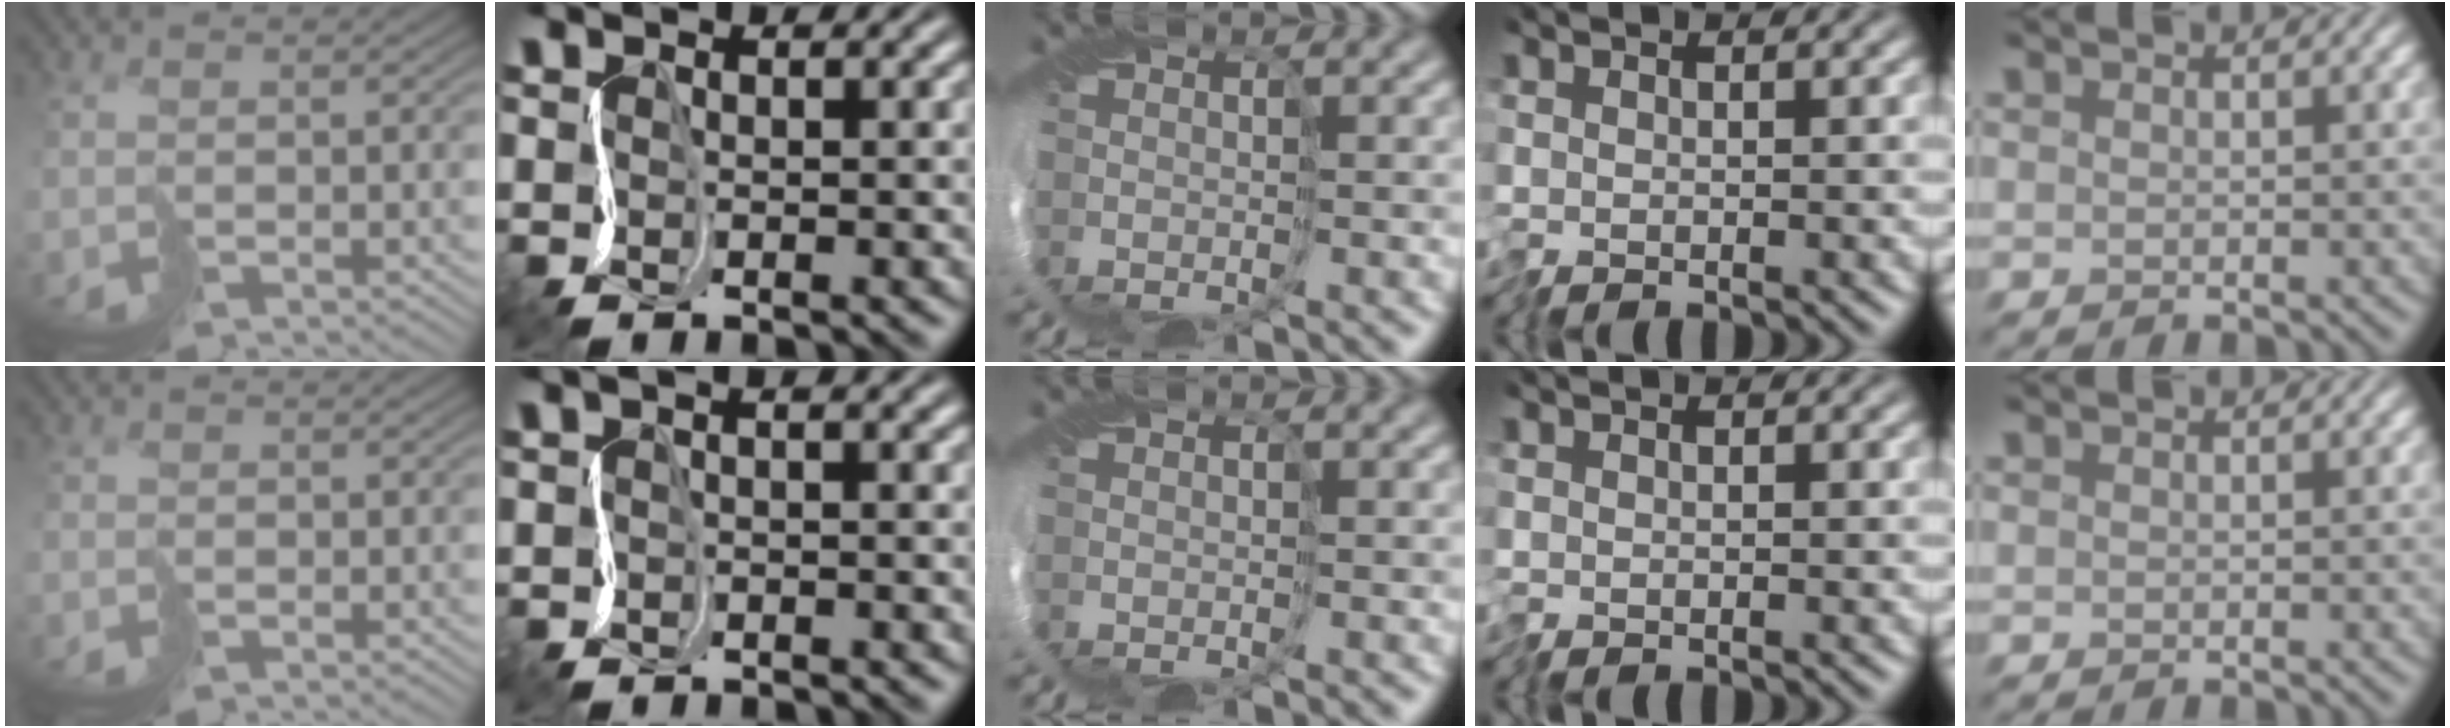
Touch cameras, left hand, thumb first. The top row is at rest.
{"thumb": {"total": 1.3, "force": [-0.7, 1.0, 0.7], "torque": [-0.016, -0.004, -0.016]}, "index": {"total": 0.9, "force": [0.1, 0.3, 0.9], "torque": [-0.019, 0.003, -0.002]}}